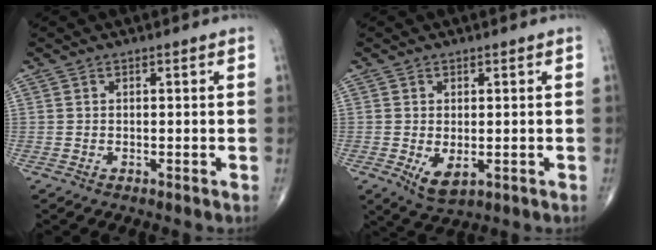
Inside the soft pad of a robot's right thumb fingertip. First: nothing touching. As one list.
[{"total": 4.3, "force": [-0.9, 2.1, 3.7], "torque": [-0.059, -0.012, -0.005]}]